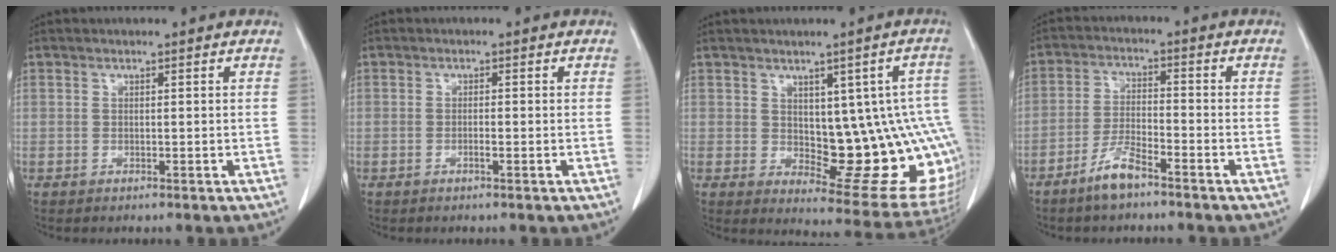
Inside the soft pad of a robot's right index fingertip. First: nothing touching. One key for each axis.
{"total": 1.0, "fx": -0.5, "fy": 0.1, "fz": 0.8, "tx": -0.018, "ty": 0.001, "tz": -0.009}
{"total": 15.9, "fx": 0.0, "fy": 5.8, "fz": 14.8, "tx": -0.138, "ty": 0.011, "tz": 0.019}
{"total": 5.6, "fx": -4.2, "fy": 0.9, "fz": 3.5, "tx": -0.078, "ty": -0.005, "tz": -0.084}